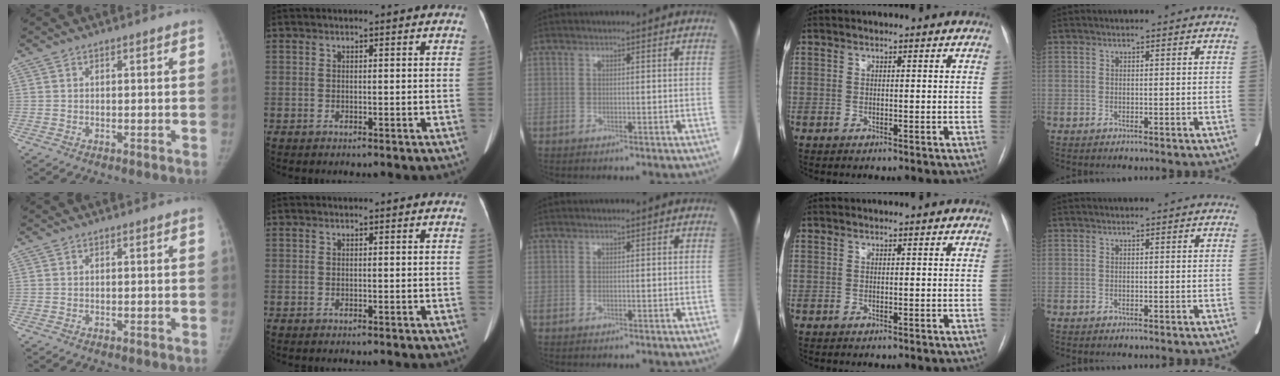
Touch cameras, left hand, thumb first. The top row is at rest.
{}